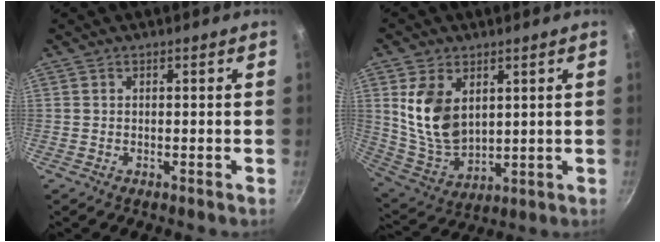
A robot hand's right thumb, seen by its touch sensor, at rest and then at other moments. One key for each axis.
{"total": 12.7, "fx": 3.6, "fy": 8.2, "fz": 8.9, "tx": -0.152, "ty": -0.033, "tz": 0.085}